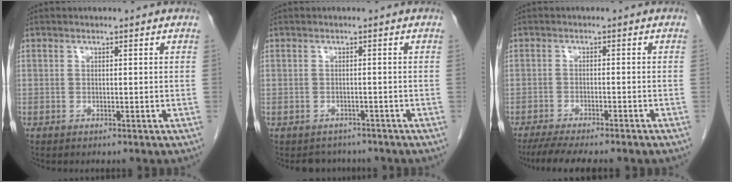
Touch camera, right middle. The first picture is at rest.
{"total": 3.2, "force": [-2.8, 1.4, -0.2], "torque": [-0.002, 0.003, -0.040]}
{"total": 9.9, "force": [-8.3, 1.1, 5.3], "torque": [-0.075, -0.014, -0.120]}